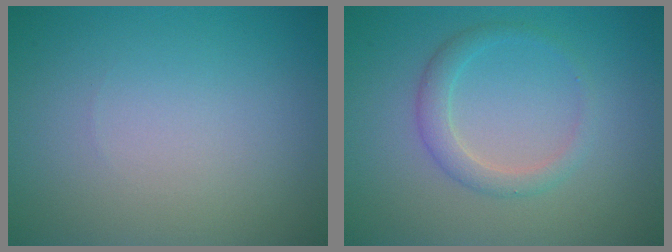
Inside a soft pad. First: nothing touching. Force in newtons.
{"total": 2.1, "press": 2.1, "slide": 0.1}